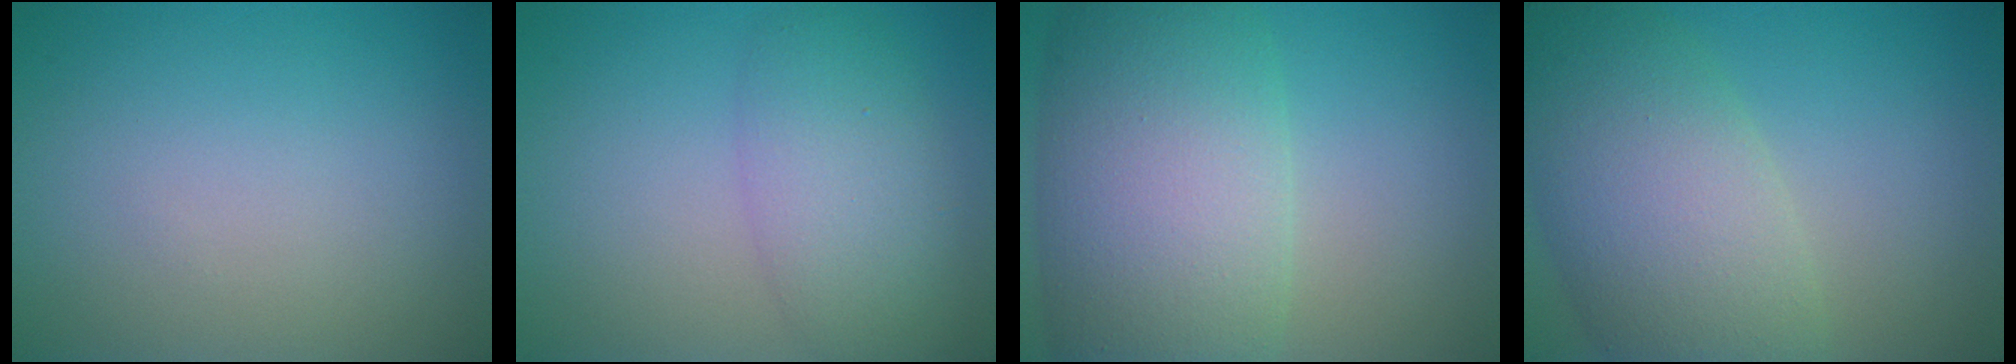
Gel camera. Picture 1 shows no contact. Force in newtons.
{"total": 4.8, "press": 4.8, "slide": 0.2}
{"total": 11.7, "press": 11.7, "slide": 0.1}
{"total": 8.9, "press": 8.9, "slide": 0.3}